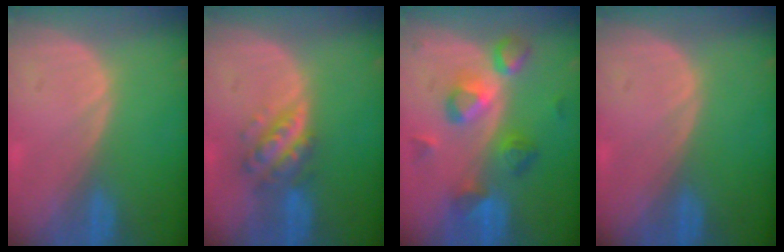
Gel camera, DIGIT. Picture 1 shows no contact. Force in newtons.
{"total": 5.5, "press": 5.1, "slide": 2.0}
{"total": 7.7, "press": 7.7, "slide": 0.6}
{"total": 0.0}